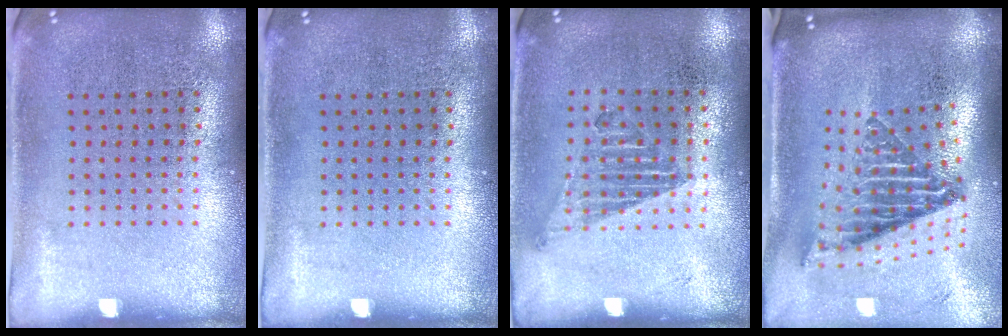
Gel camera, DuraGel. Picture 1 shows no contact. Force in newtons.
{"total": 0.0}
{"total": 1.0, "press": 0.9, "slide": 0.4}
{"total": 2.6, "press": 1.6, "slide": 2.0}